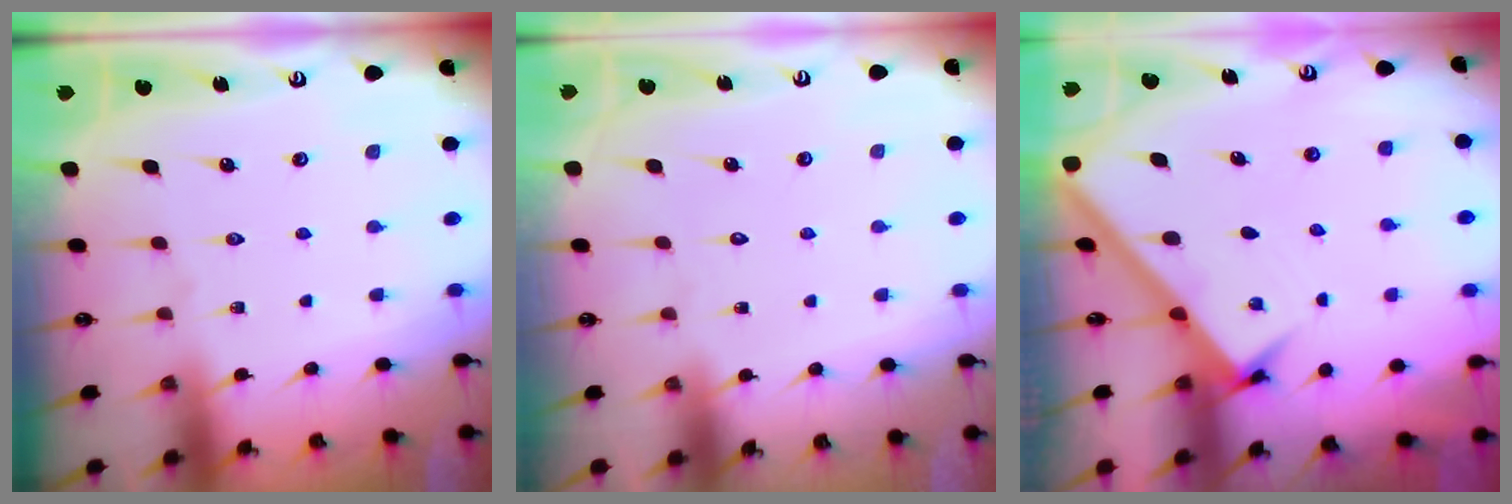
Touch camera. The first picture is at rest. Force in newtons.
{"total": 1.6, "press": 1.5, "slide": 0.1}
{"total": 2.5, "press": 2.5, "slide": 0.2}